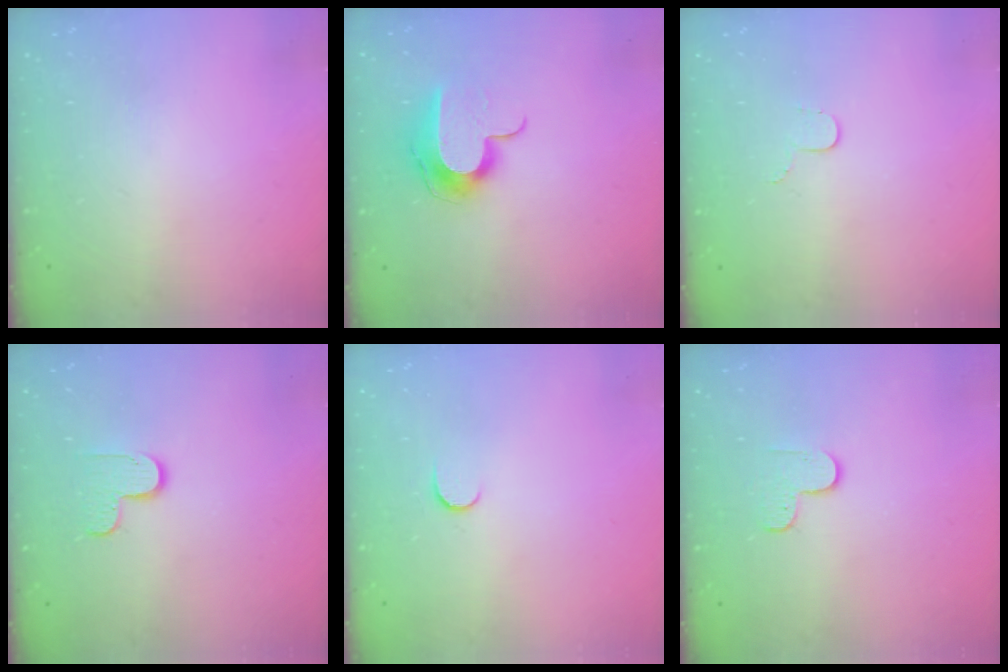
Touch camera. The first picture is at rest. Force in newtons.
{"total": 9.9, "press": 9.9, "slide": 0.2}
{"total": 3.4, "press": 3.4, "slide": 0.4}
{"total": 6.1, "press": 6.1, "slide": 0.4}
{"total": 3.4, "press": 3.4, "slide": 0.4}
{"total": 3.5, "press": 3.5, "slide": 0.4}